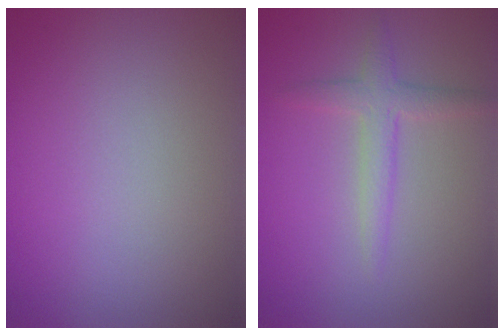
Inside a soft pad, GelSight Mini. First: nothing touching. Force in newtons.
{"total": 2.4, "press": 2.4, "slide": 0.2}